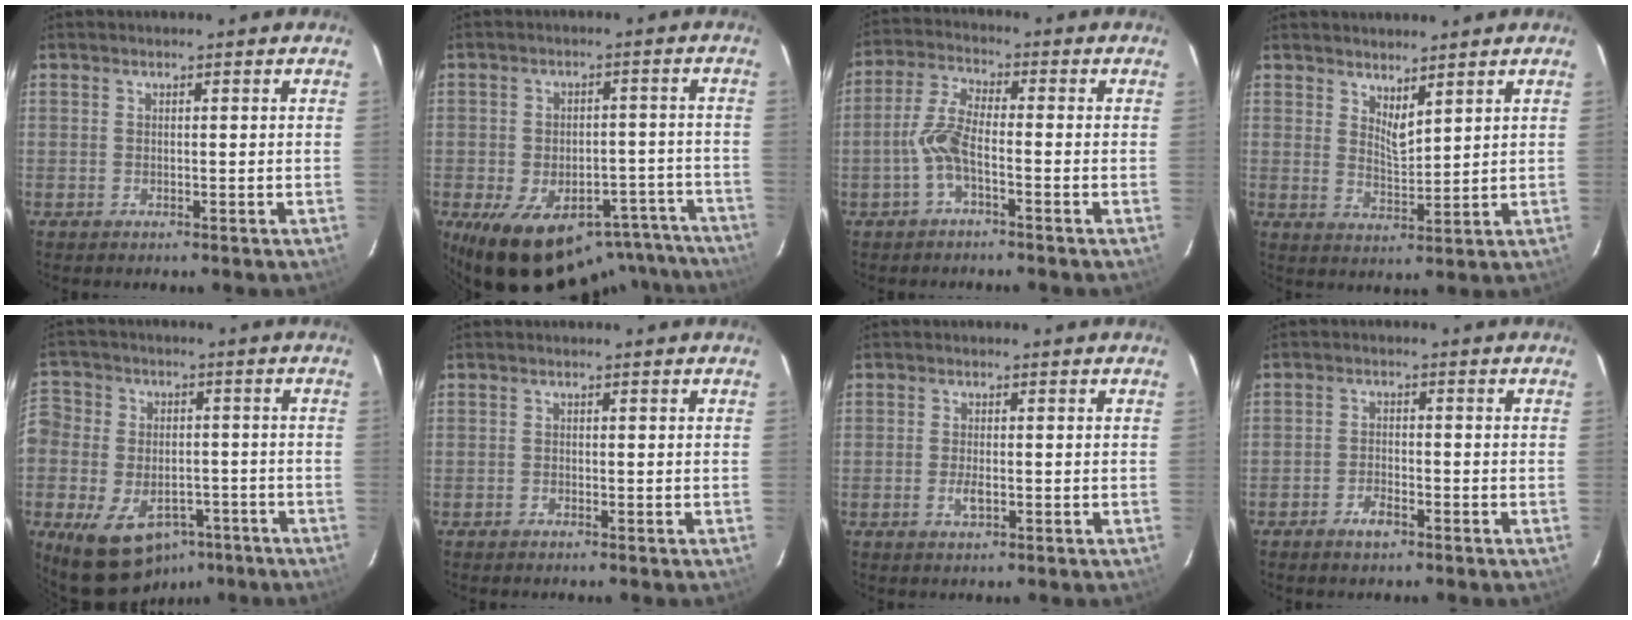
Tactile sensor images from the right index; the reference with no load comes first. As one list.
[{"total": 20.8, "force": [-15.0, 10.8, 9.4], "torque": [-0.163, 0.022, -0.169]}, {"total": 5.8, "force": [-2.3, 1.6, 5.1], "torque": [-0.118, 0.010, -0.048]}, {"total": 4.1, "force": [3.3, 1.1, 2.2], "torque": [-0.037, -0.007, 0.056]}, {"total": 19.9, "force": [-8.8, 15.1, 9.5], "torque": [-0.248, 0.019, -0.124]}, {"total": 0.5, "force": [-0.5, 0.1, 0.0], "torque": [0.000, 0.000, -0.011]}, {"total": 2.3, "force": [-0.6, 1.0, 2.0], "torque": [-0.042, -0.003, -0.011]}, {"total": 3.1, "force": [-2.2, 1.3, 1.6], "torque": [-0.038, 0.001, -0.041]}]